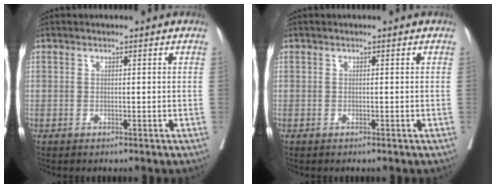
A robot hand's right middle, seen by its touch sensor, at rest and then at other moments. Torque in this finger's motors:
{"motor_torque": [0.00, -0.07, 0.00, 0.01]}